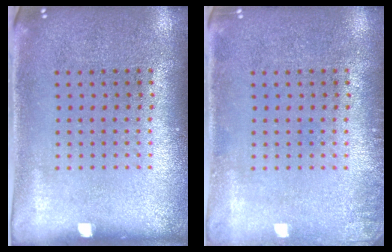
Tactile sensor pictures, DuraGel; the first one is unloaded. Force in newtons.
{"total": 1.0, "press": 1.0, "slide": 0.2}